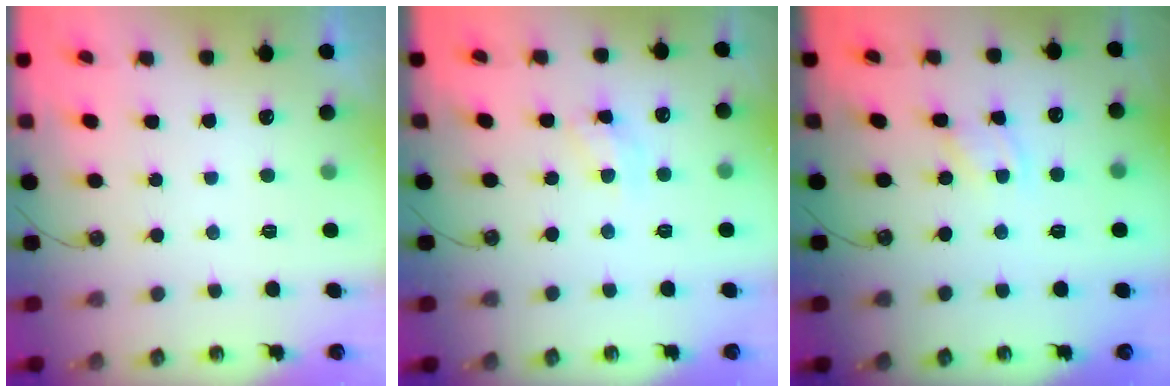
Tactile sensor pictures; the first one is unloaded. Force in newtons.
{"total": 5.8, "press": 5.8, "slide": 0.4}
{"total": 2.3, "press": 2.3, "slide": 0.4}